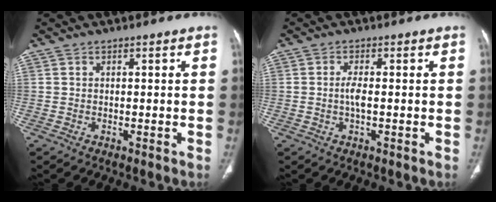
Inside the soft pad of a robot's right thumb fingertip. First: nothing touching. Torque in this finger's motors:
{"motor_torque": [0.97, 0.27, 0.43, -0.71, -0.02]}